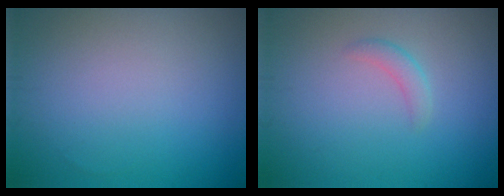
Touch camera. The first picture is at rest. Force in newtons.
{"total": 1.3, "press": 1.3, "slide": 0.1}